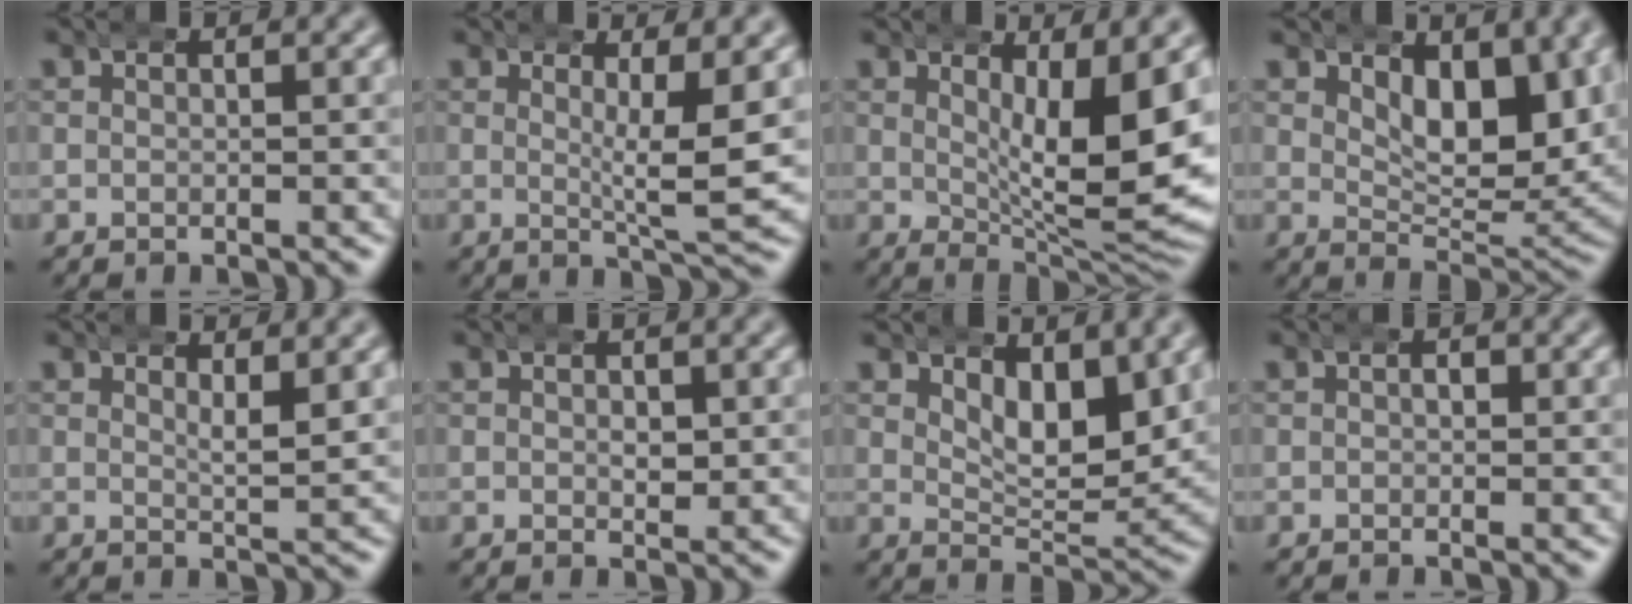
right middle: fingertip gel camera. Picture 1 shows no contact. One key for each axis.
{"total": 5.1, "fx": 1.4, "fy": 0.7, "fz": 4.8, "tx": -0.072, "ty": -0.008, "tz": 0.018}
{"total": 10.5, "fx": 1.6, "fy": 3.5, "fz": 9.7, "tx": -0.133, "ty": -0.021, "tz": 0.043}
{"total": 7.2, "fx": 3.1, "fy": 3.1, "fz": 5.7, "tx": -0.084, "ty": -0.022, "tz": 0.054}
{"total": 2.4, "fx": 1.6, "fy": 0.3, "fz": 1.7, "tx": -0.030, "ty": -0.007, "tz": 0.027}
{"total": 1.5, "fx": 0.3, "fy": 0.9, "fz": 1.1, "tx": -0.016, "ty": -0.007, "tz": 0.006}
{"total": 5.3, "fx": 2.7, "fy": 2.0, "fz": 4.1, "tx": -0.062, "ty": -0.022, "tz": 0.047}
{"total": 1.0, "fx": 0.2, "fy": 0.7, "fz": 0.7, "tx": -0.006, "ty": -0.001, "tz": 0.003}